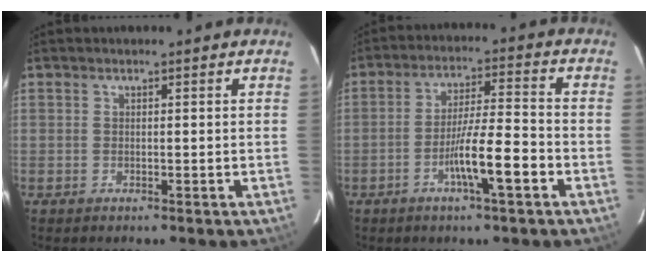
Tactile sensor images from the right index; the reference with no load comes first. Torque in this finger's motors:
{"motor_torque": [1.18, -0.79, 0.70, 0.16]}